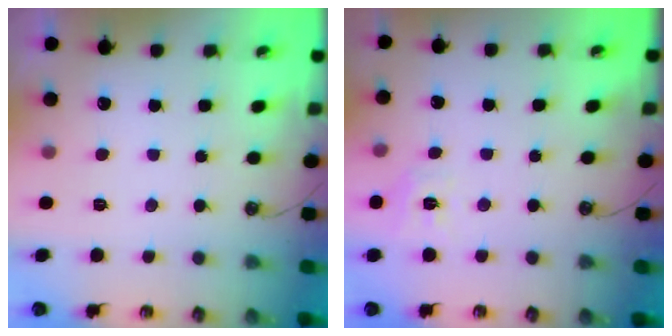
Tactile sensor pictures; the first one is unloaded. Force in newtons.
{"total": 6.5, "press": 6.5, "slide": 0.7}